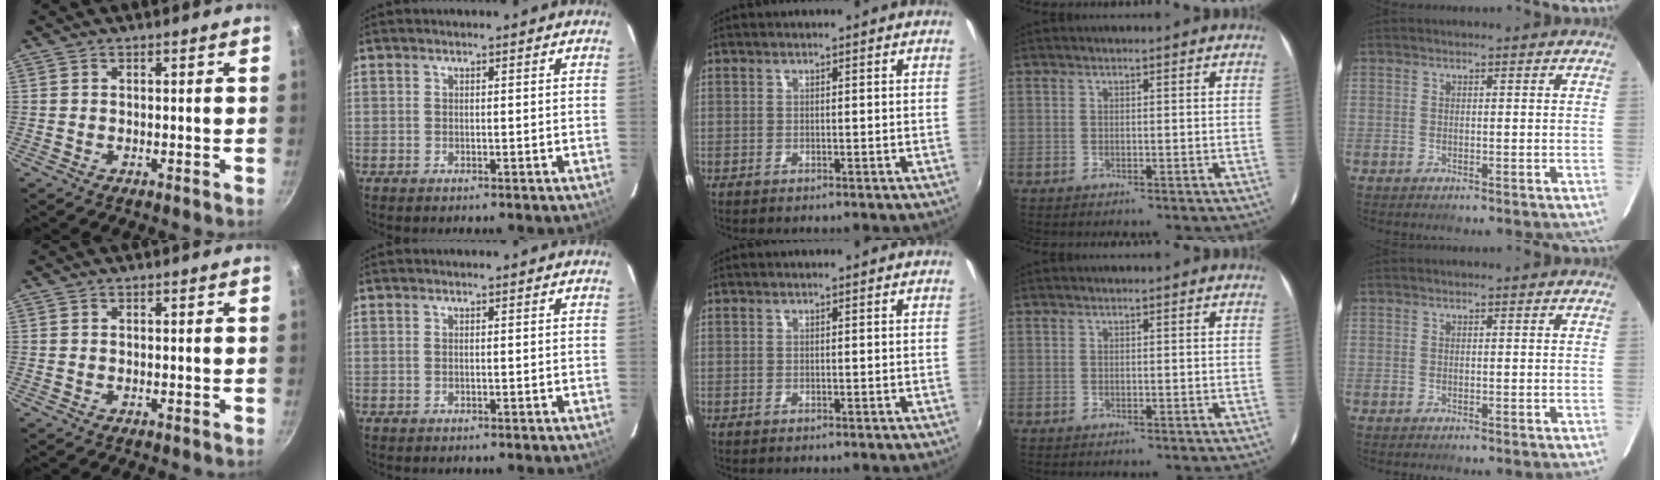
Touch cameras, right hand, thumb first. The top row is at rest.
{}